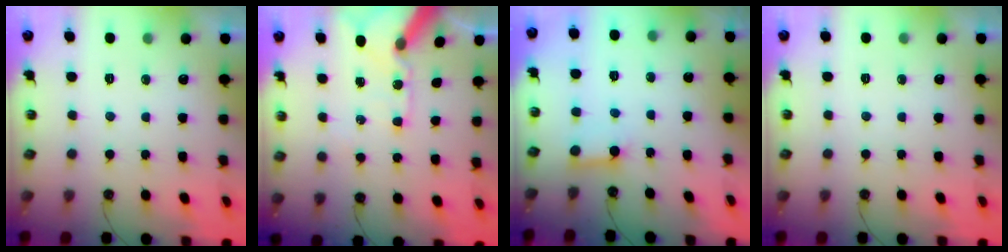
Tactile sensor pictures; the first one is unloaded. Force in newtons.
{"total": 12.1, "press": 12.0, "slide": 1.8}
{"total": 4.9, "press": 4.8, "slide": 0.6}
{"total": 0.0}